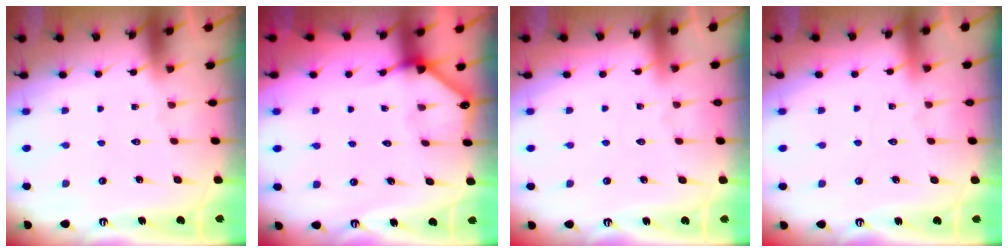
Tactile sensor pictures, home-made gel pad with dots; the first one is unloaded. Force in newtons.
{"total": 2.4, "press": 2.4, "slide": 0.2}
{"total": 2.1, "press": 2.1, "slide": 0.2}
{"total": 2.1, "press": 2.1, "slide": 0.2}